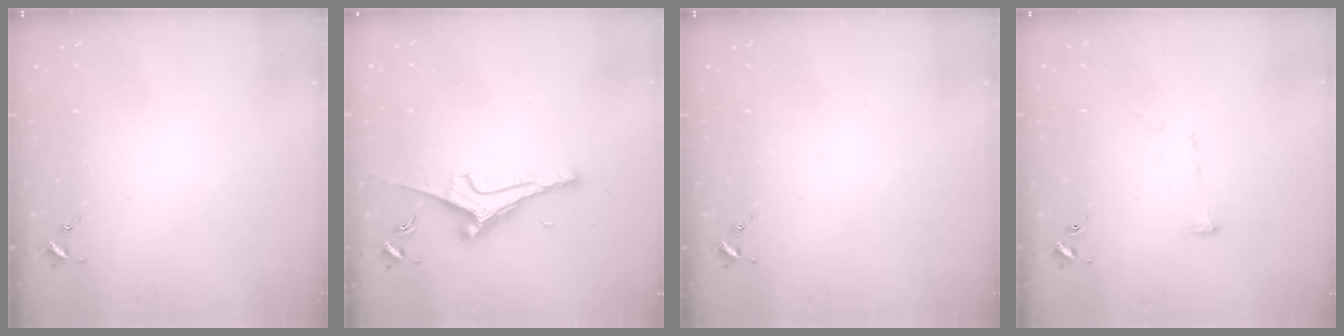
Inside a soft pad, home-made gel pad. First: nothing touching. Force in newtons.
{"total": 9.3, "press": 9.2, "slide": 1.4}
{"total": 0.0}
{"total": 6.4, "press": 6.4, "slide": 0.3}